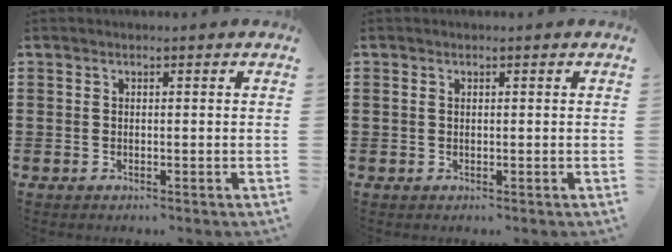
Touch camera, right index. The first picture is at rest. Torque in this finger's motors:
{"motor_torque": [0.62, 0.43, -0.03, 0.00]}